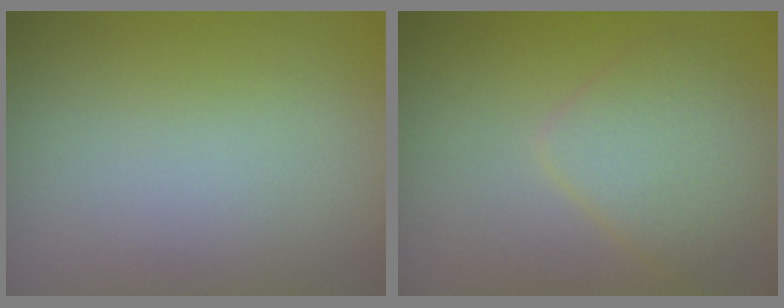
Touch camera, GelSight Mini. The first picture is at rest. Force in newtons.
{"total": 3.7, "press": 3.7, "slide": 0.0}